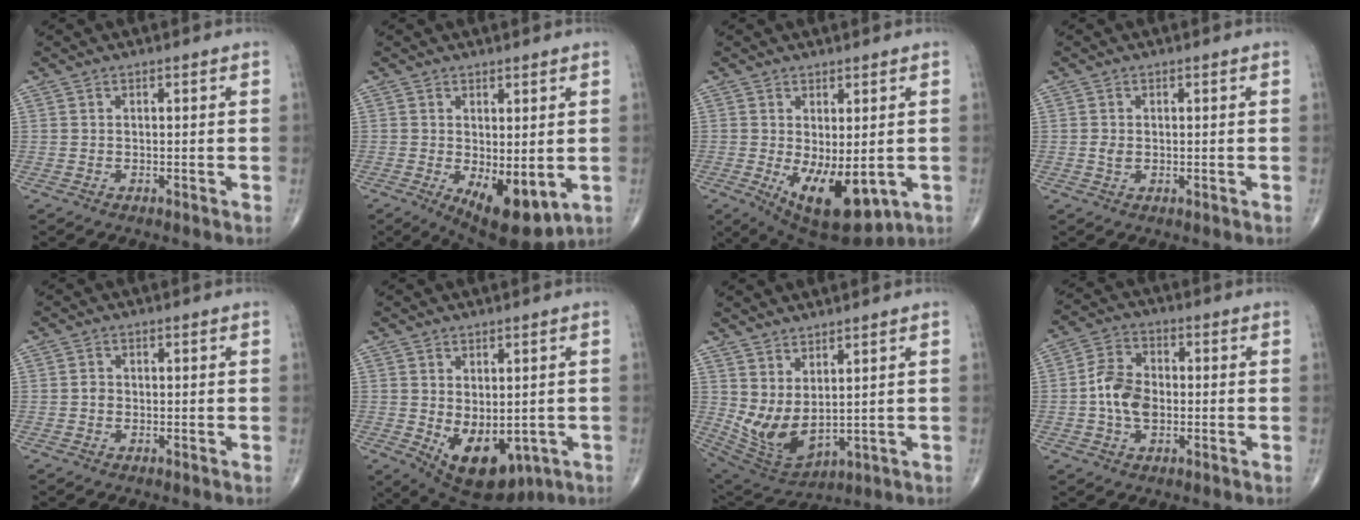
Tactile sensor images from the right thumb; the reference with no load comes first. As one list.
[{"total": 10.1, "force": [-2.1, 4.5, 8.7], "torque": [-0.118, -0.021, -0.015]}, {"total": 12.3, "force": [-2.7, 5.7, 10.6], "torque": [-0.155, -0.022, -0.016]}, {"total": 1.4, "force": [0.0, 1.0, 1.0], "torque": [-0.019, -0.002, 0.001]}, {"total": 1.2, "force": [-0.2, 1.1, 0.6], "torque": [-0.003, 0.004, -0.005]}, {"total": 12.2, "force": [-2.8, 7.2, 9.4], "torque": [-0.124, -0.007, -0.016]}, {"total": 10.2, "force": [2.5, 4.5, 8.8], "torque": [-0.172, -0.033, 0.071]}, {"total": 8.3, "force": [-0.9, 5.6, 6.1], "torque": [-0.104, 0.015, -0.023]}]